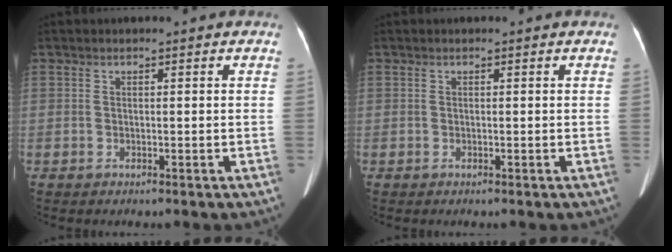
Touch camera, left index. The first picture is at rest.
{"total": 0.0}